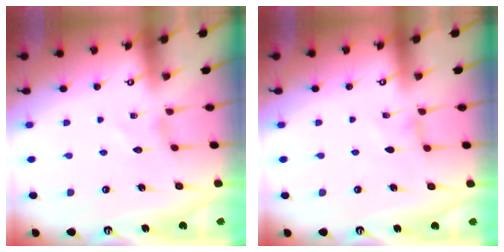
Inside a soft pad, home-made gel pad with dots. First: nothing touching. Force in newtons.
{"total": 0.0}